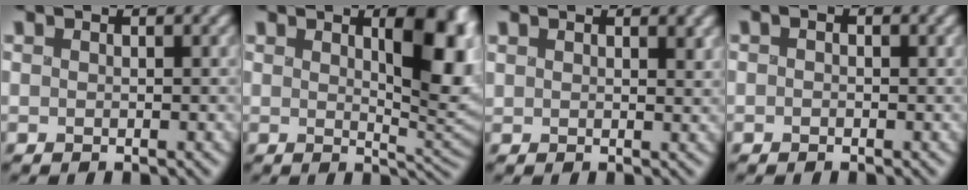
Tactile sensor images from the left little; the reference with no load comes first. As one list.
[{"total": 7.3, "force": [2.4, 3.3, 6.1], "torque": [-0.090, -0.011, 0.039]}, {"total": 1.8, "force": [1.2, 1.1, 0.8], "torque": [-0.027, -0.001, 0.021]}, {"total": 0.8, "force": [-0.5, 0.5, 0.3], "torque": [-0.007, -0.001, -0.015]}]